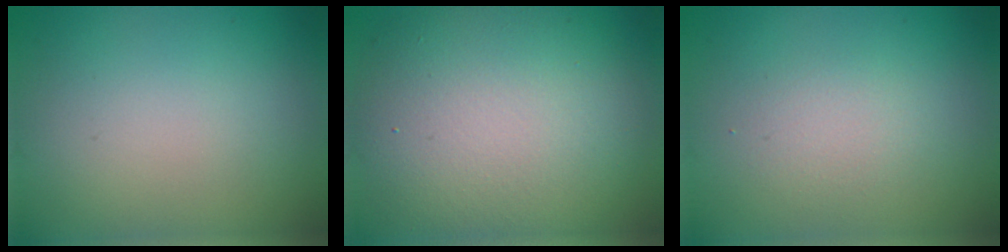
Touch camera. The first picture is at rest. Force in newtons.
{"total": 11.2, "press": 11.2, "slide": 0.9}
{"total": 1.6, "press": 1.6, "slide": 0.0}